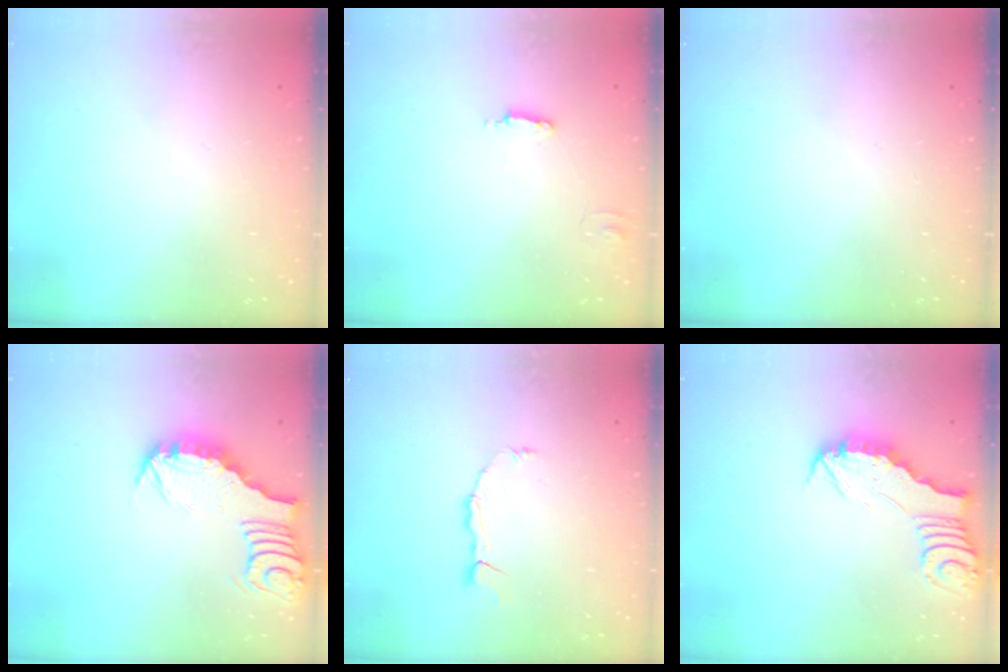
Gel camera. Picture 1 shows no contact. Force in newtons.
{"total": 3.3, "press": 3.3, "slide": 0.2}
{"total": 0.0}
{"total": 3.5, "press": 3.5, "slide": 0.3}
{"total": 3.5, "press": 3.5, "slide": 0.3}
{"total": 2.6, "press": 2.6, "slide": 0.2}